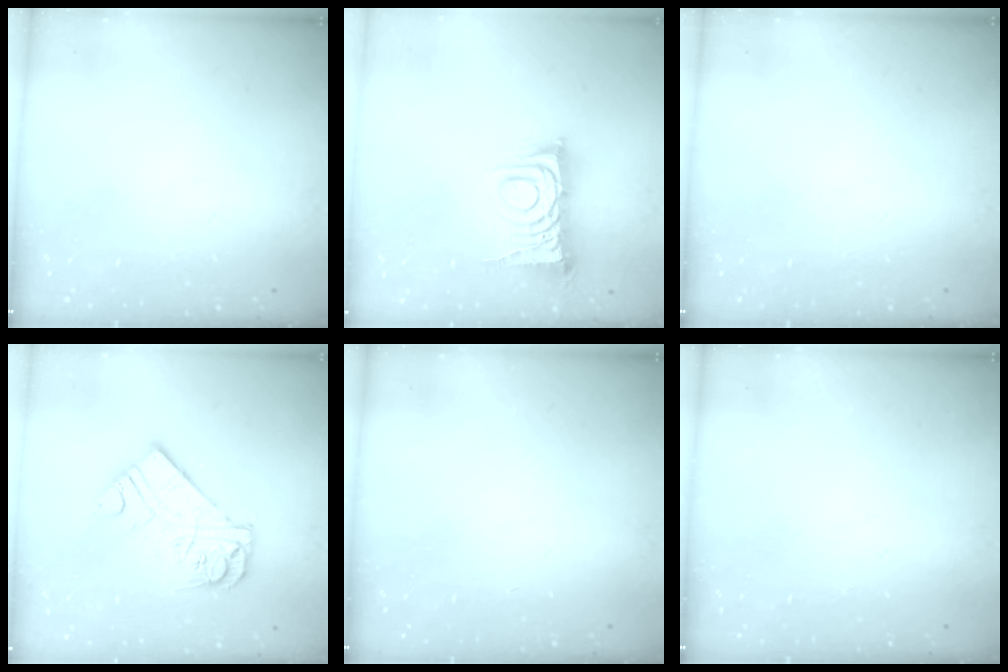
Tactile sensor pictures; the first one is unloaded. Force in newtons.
{"total": 9.8, "press": 9.8, "slide": 1.1}
{"total": 0.0}
{"total": 13.7, "press": 13.7, "slide": 1.4}
{"total": 0.0}
{"total": 0.0}